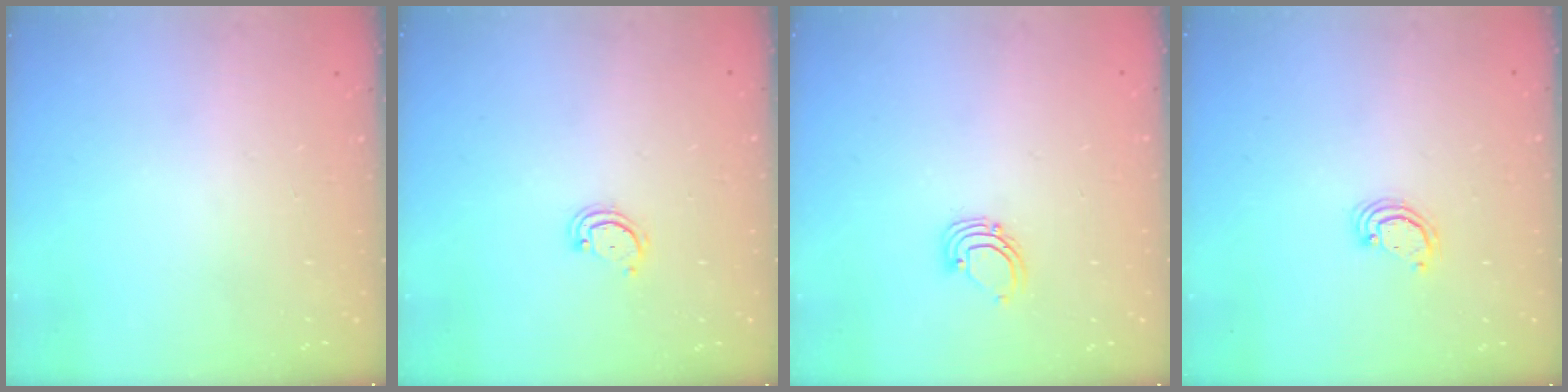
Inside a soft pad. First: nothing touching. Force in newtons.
{"total": 2.6, "press": 2.6, "slide": 0.3}
{"total": 2.6, "press": 2.6, "slide": 0.2}
{"total": 2.3, "press": 2.3, "slide": 0.3}